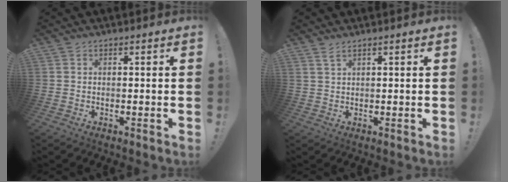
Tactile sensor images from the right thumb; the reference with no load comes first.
{"total": 2.3, "force": [1.6, 0.5, 1.5], "torque": [-0.041, 0.000, 0.032]}